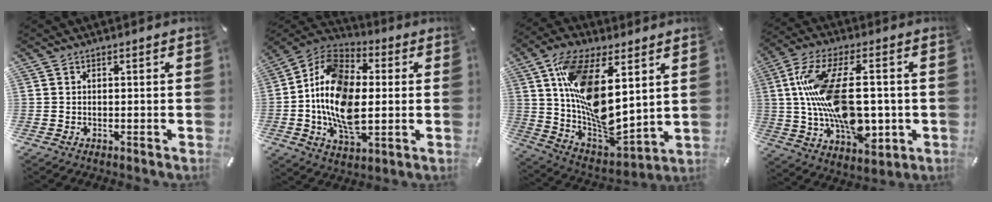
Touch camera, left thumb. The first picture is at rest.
{"total": 17.4, "force": [-1.5, 11.1, 13.3], "torque": [-0.289, 0.000, -0.034]}
{"total": 19.1, "force": [6.6, 9.1, 15.5], "torque": [-0.299, -0.045, 0.118]}
{"total": 20.3, "force": [0.9, 10.7, 17.2], "torque": [-0.336, 0.001, 0.016]}